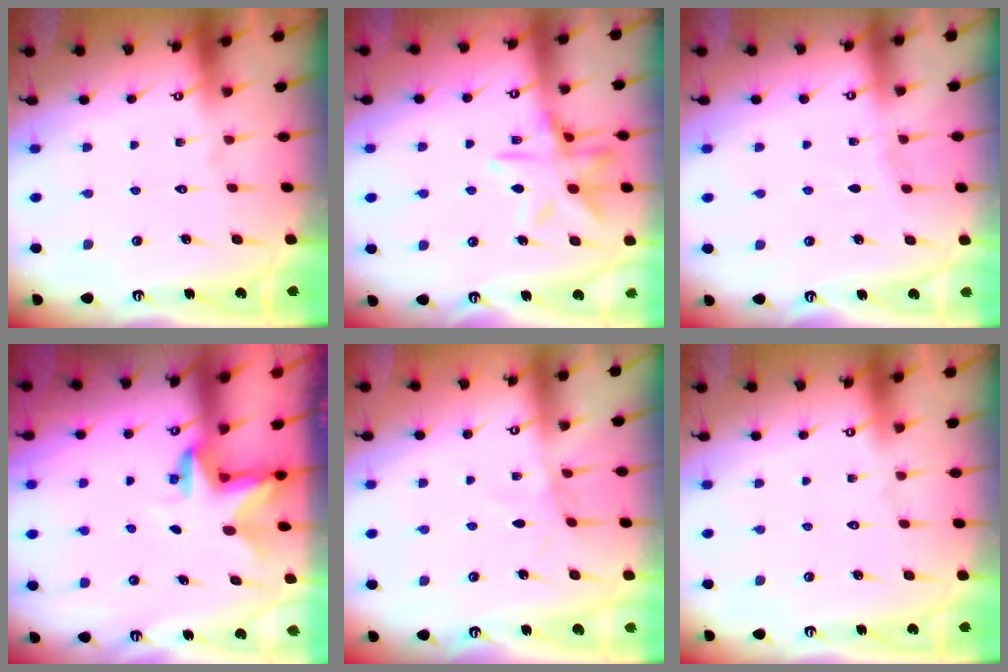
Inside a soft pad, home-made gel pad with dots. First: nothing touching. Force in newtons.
{"total": 13.8, "press": 13.7, "slide": 1.0}
{"total": 1.9, "press": 1.9, "slide": 0.3}
{"total": 2.9, "press": 2.9, "slide": 0.2}
{"total": 2.2, "press": 2.2, "slide": 0.4}
{"total": 0.0}